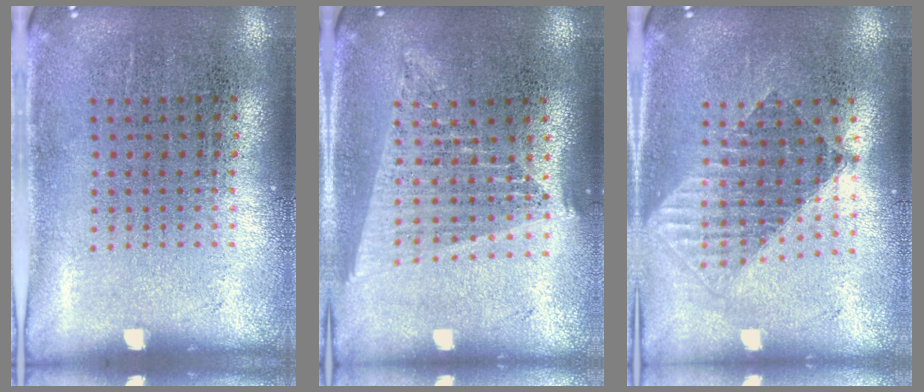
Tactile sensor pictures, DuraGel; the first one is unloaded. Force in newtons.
{"total": 1.8, "press": 1.6, "slide": 0.8}
{"total": 1.5, "press": 1.3, "slide": 0.8}